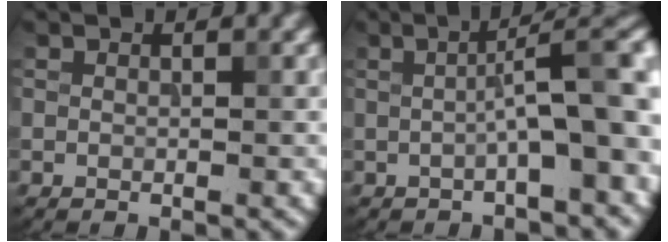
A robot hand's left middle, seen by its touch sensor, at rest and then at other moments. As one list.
[{"total": 6.5, "force": [-0.6, 1.4, 6.3], "torque": [-0.088, 0.018, -0.011]}]